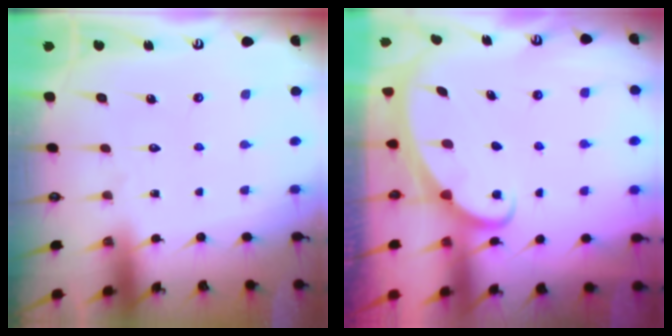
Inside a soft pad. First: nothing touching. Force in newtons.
{"total": 2.4, "press": 2.4, "slide": 0.3}